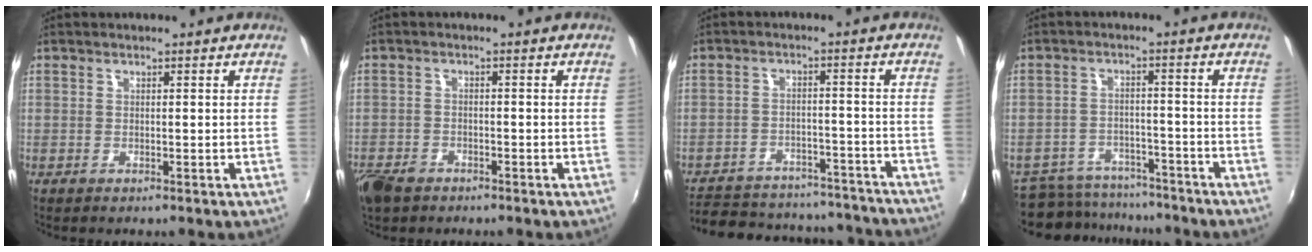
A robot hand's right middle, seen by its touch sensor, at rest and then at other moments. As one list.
[{"total": 7.0, "force": [-5.0, 3.9, 3.0], "torque": [-0.089, -0.016, -0.095]}, {"total": 26.2, "force": [-22.6, 9.4, 9.3], "torque": [-0.198, 0.026, -0.276]}, {"total": 13.5, "force": [-11.7, 5.5, 3.8], "torque": [-0.105, 0.005, -0.164]}]